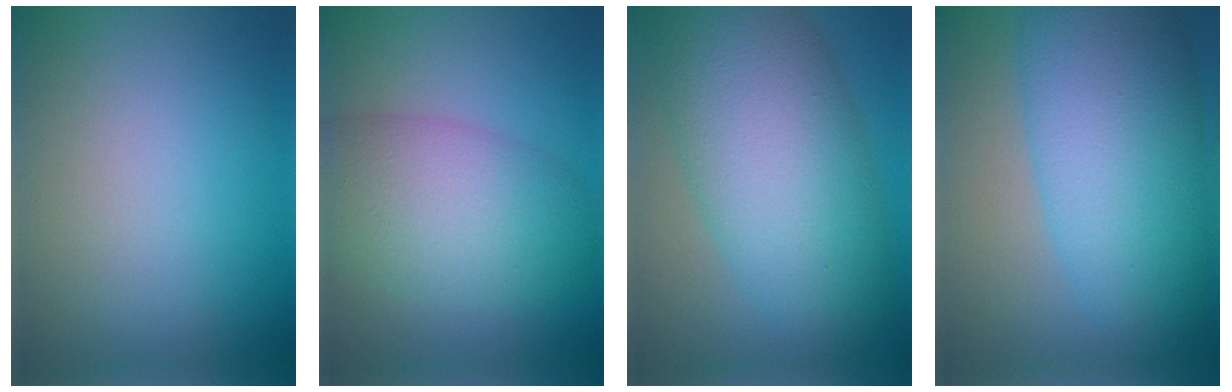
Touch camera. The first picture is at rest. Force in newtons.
{"total": 7.8, "press": 7.8, "slide": 0.2}
{"total": 11.4, "press": 11.4, "slide": 0.5}
{"total": 10.3, "press": 10.3, "slide": 0.1}